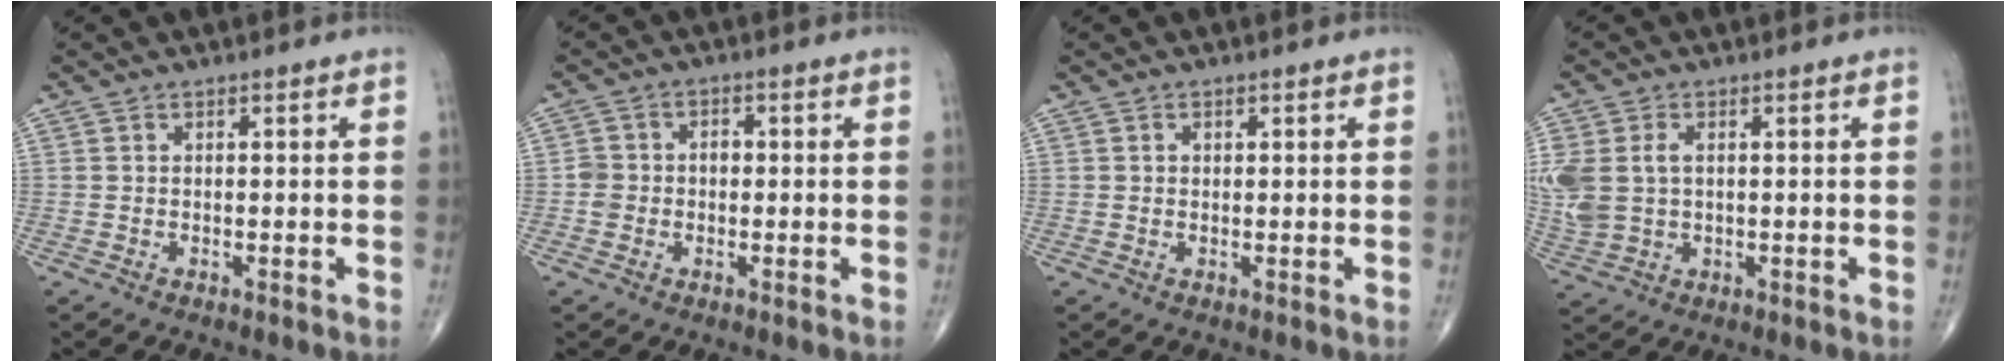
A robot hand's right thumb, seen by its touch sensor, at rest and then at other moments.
{"total": 3.8, "force": [-0.4, 3.4, 1.7], "torque": [-0.017, 0.017, -0.010]}
{"total": 0.7, "force": [0.2, 0.5, 0.3], "torque": [0.000, -0.001, 0.004]}
{"total": 9.6, "force": [1.1, 6.6, 6.8], "torque": [-0.179, 0.007, 0.032]}